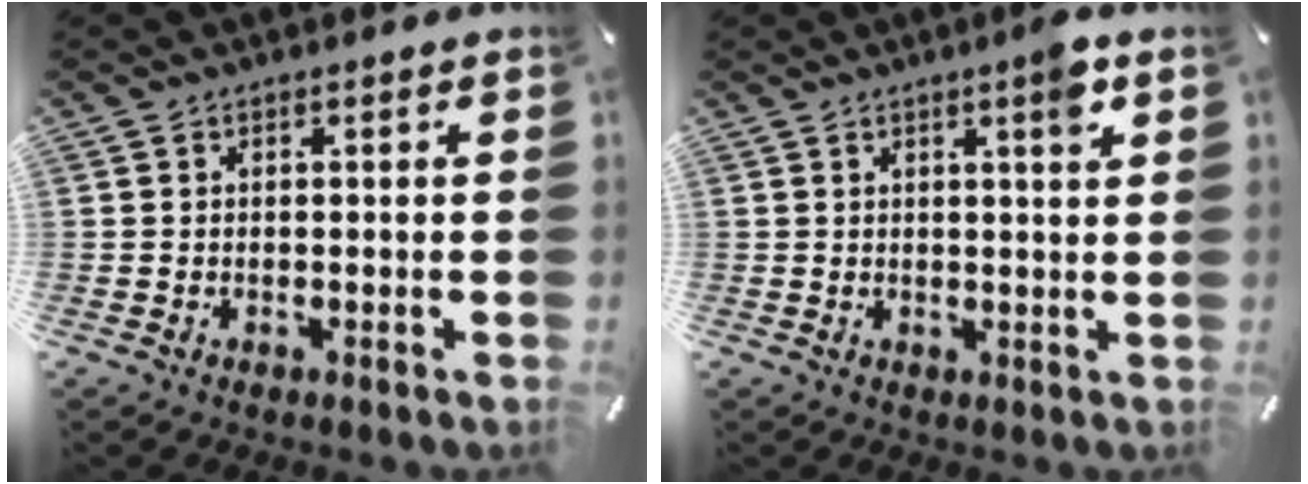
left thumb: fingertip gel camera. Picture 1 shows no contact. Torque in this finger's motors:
{"motor_torque": [0.70, 0.48, 0.74, -0.28, 0.13]}